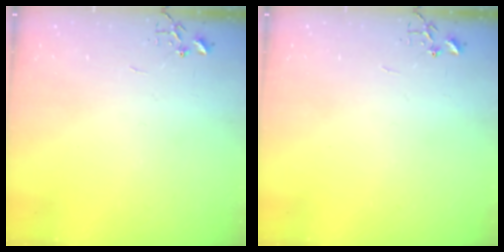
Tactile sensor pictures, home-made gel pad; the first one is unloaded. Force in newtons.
{"total": 0.0}